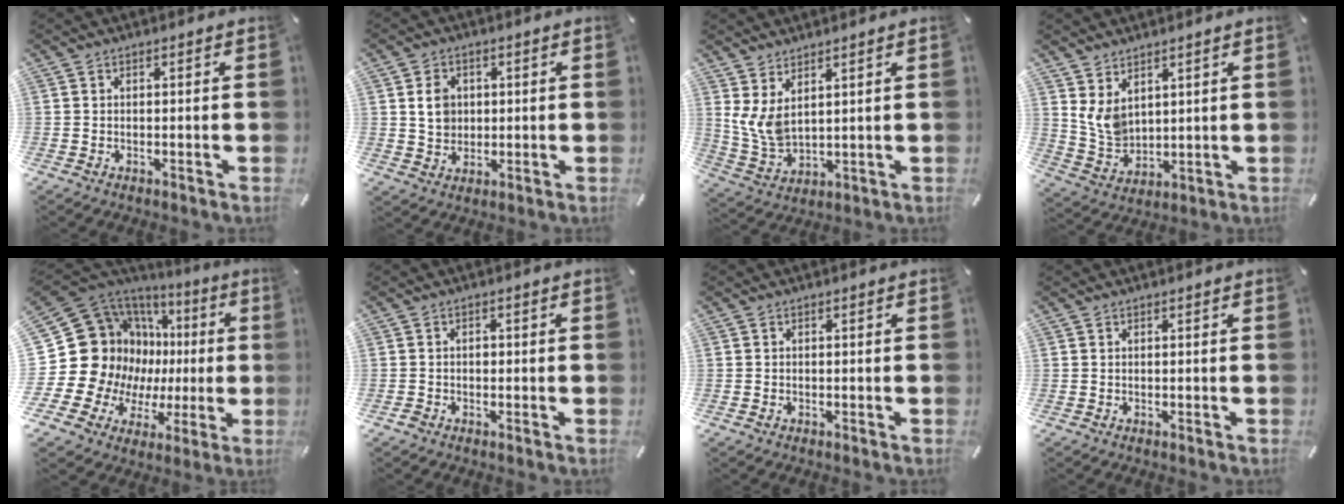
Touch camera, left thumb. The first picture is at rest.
{"total": 5.7, "force": [1.0, 5.2, 2.1], "torque": [-0.030, 0.002, 0.015]}
{"total": 6.8, "force": [3.6, 3.6, 4.4], "torque": [-0.119, -0.024, 0.065]}
{"total": 6.8, "force": [3.9, 4.8, 2.8], "torque": [-0.078, -0.027, 0.071]}
{"total": 21.7, "force": [4.4, 17.8, 11.6], "torque": [-0.230, -0.061, 0.121]}
{"total": 1.3, "force": [-0.5, 1.1, 0.5], "torque": [-0.009, 0.005, -0.013]}
{"total": 0.5, "force": [-0.2, 0.4, 0.2], "torque": [-0.001, 0.003, -0.006]}
{"total": 0.0}